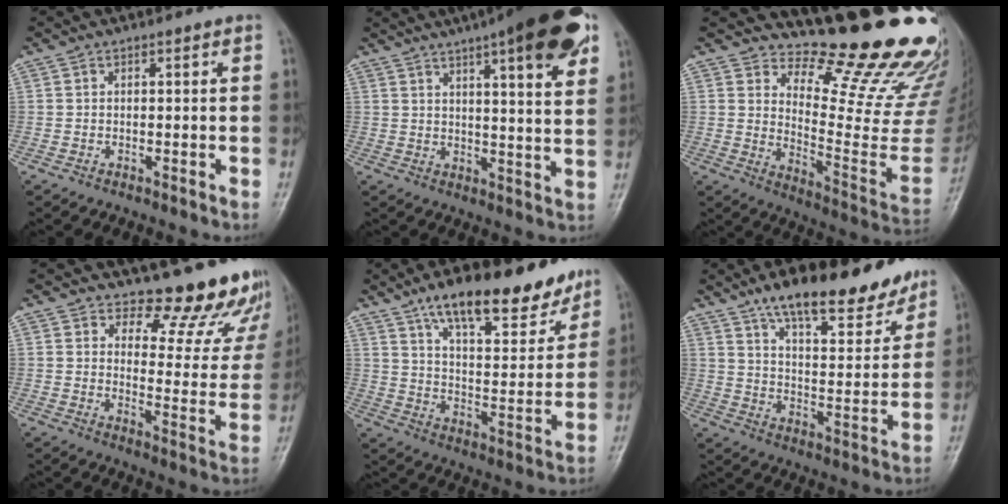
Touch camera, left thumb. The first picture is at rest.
{"total": 18.6, "force": [10.5, 3.9, 14.9], "torque": [-0.193, -0.021, 0.138]}
{"total": 21.2, "force": [18.0, 4.8, 10.1], "torque": [-0.093, -0.181, 0.245]}
{"total": 15.1, "force": [14.0, 5.1, 2.3], "torque": [0.028, -0.135, 0.145]}
{"total": 18.2, "force": [13.1, 6.4, 10.9], "torque": [-0.119, -0.069, 0.209]}
{"total": 18.3, "force": [13.9, 5.9, 10.3], "torque": [-0.109, -0.073, 0.219]}